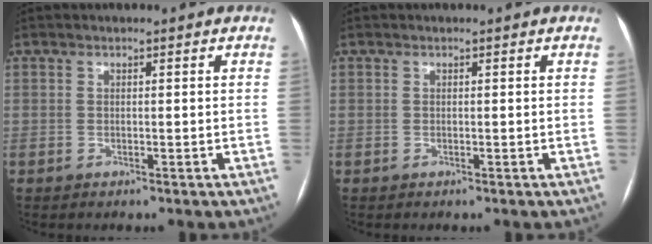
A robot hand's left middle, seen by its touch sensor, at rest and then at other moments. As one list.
[{"total": 0.0}]